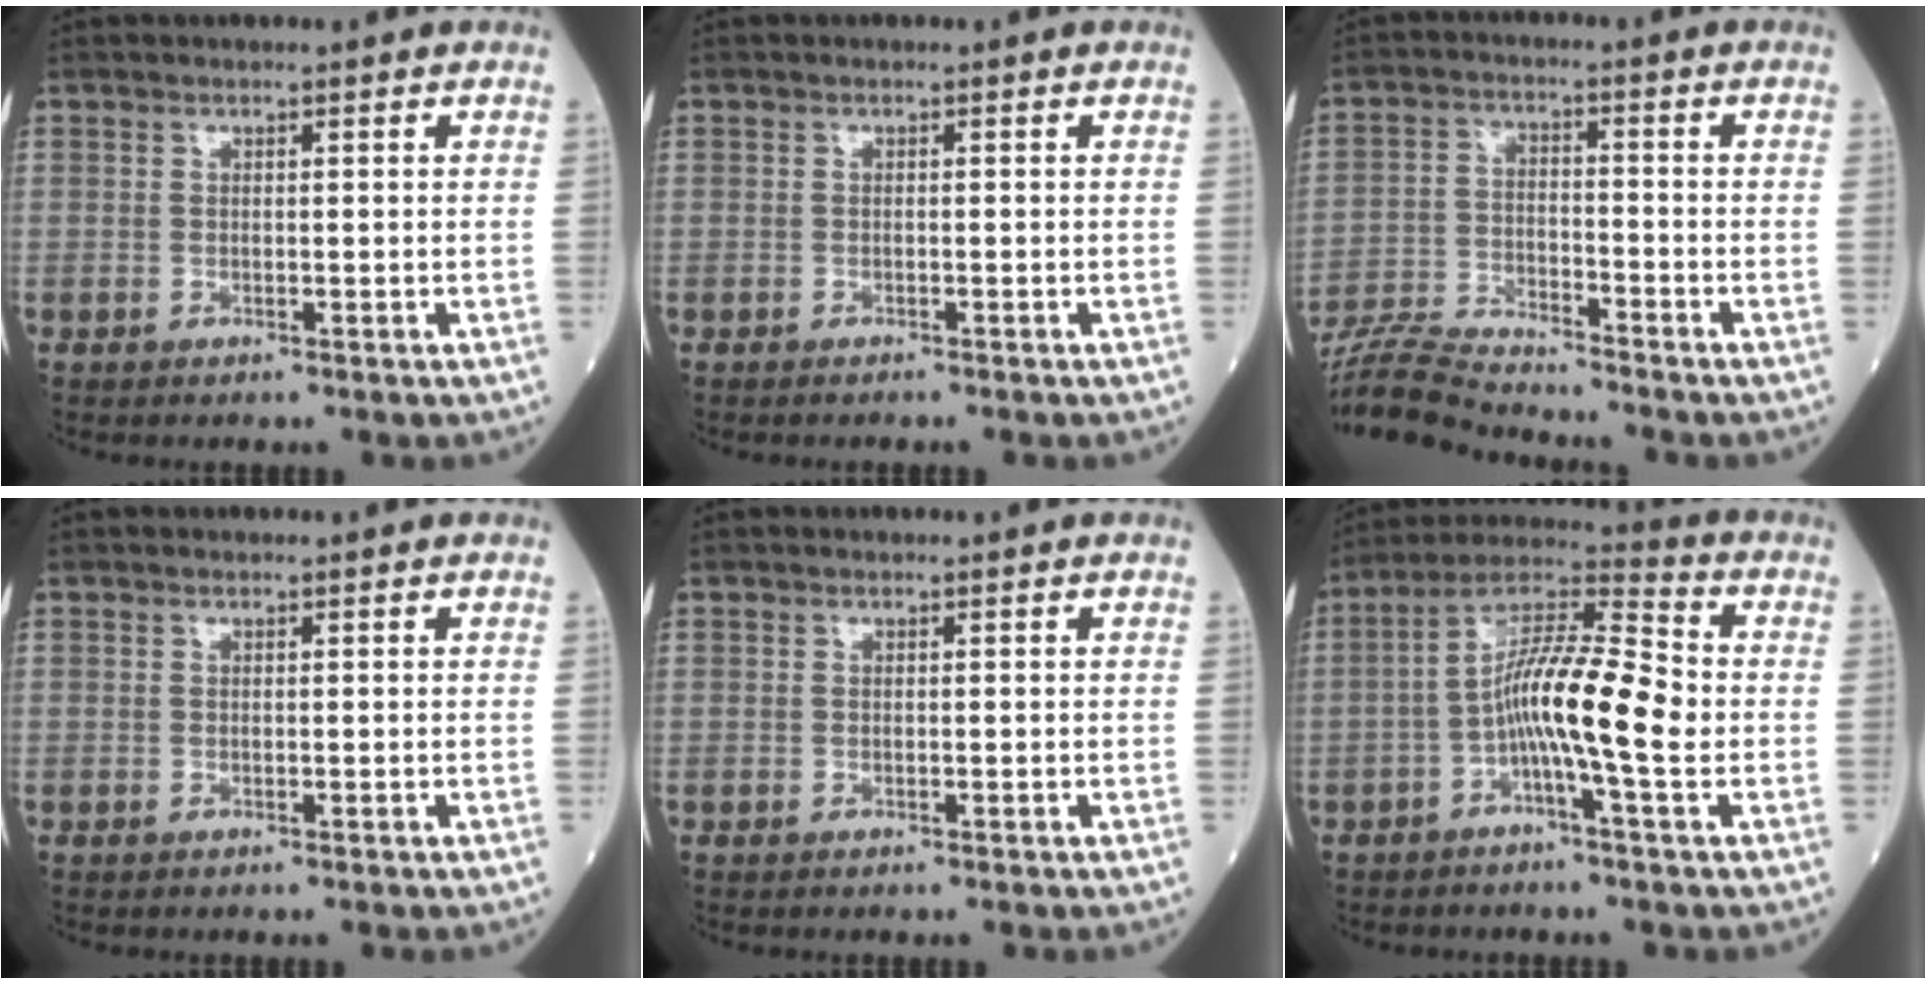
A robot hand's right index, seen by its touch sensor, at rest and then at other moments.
{"total": 1.6, "force": [-1.4, 0.1, 0.7], "torque": [-0.012, -0.002, -0.018]}
{"total": 10.5, "force": [-10.2, -0.3, 2.7], "torque": [-0.050, -0.013, -0.186]}
{"total": 0.0}
{"total": 0.0}
{"total": 11.9, "force": [-2.3, 0.9, 11.6], "torque": [-0.212, 0.020, -0.051]}